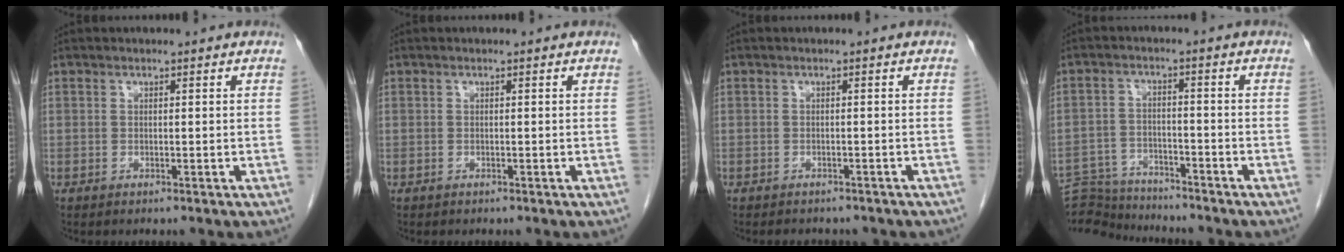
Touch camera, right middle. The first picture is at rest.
{"total": 0.0}
{"total": 5.1, "force": [-4.4, 2.1, 1.6], "torque": [-0.018, 0.001, -0.045]}
{"total": 9.4, "force": [-9.2, 1.9, 1.0], "torque": [-0.023, 0.006, -0.155]}